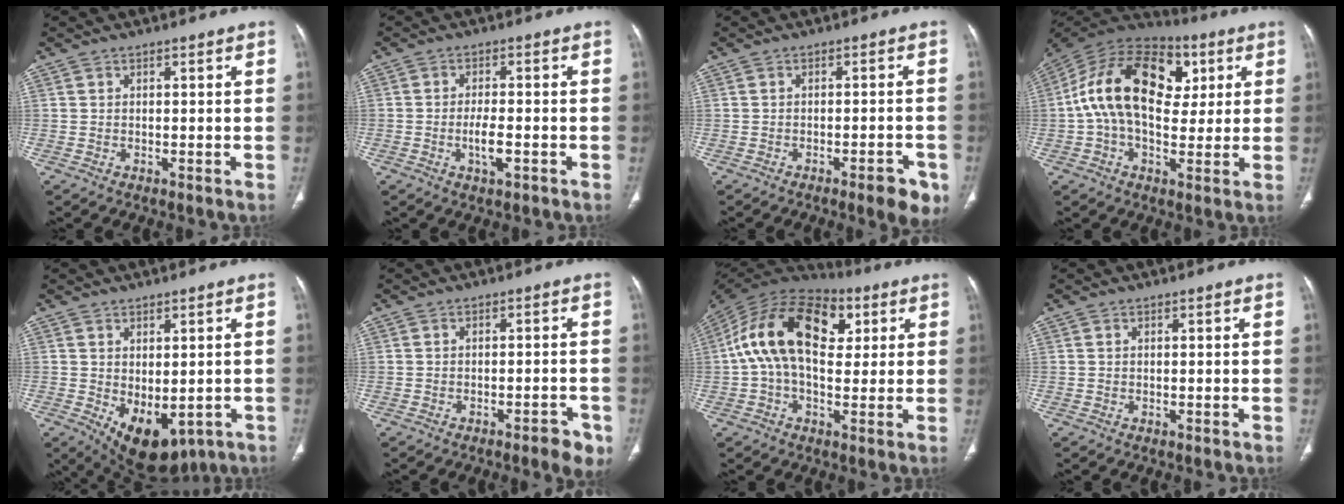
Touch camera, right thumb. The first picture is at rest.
{"total": 4.2, "force": [-1.5, 1.5, 3.7], "torque": [-0.065, 0.003, -0.025]}
{"total": 5.7, "force": [-3.2, 1.5, 4.5], "torque": [-0.047, 0.009, -0.037]}
{"total": 21.6, "force": [4.2, 13.5, 16.3], "torque": [-0.277, 0.024, 0.060]}
{"total": 10.7, "force": [-3.0, 6.1, 8.2], "torque": [-0.102, -0.003, -0.020]}
{"total": 4.4, "force": [-2.6, 1.3, 3.3], "torque": [-0.035, 0.012, -0.029]}
{"total": 19.5, "force": [4.3, 11.5, 15.2], "torque": [-0.262, 0.031, 0.063]}
{"total": 0.0}